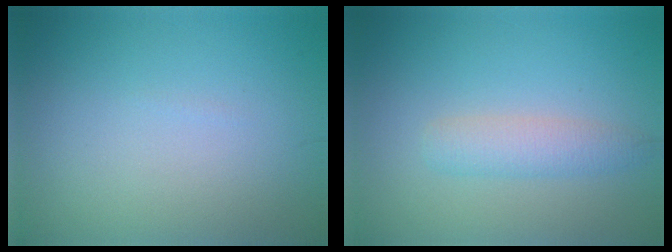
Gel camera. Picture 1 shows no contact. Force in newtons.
{"total": 2.3, "press": 2.3, "slide": 0.1}